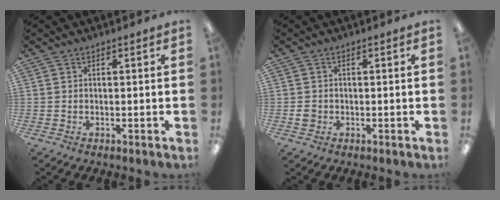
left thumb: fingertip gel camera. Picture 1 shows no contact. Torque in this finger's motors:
{"motor_torque": [-0.12, 0.24, 0.20, -0.26, -0.03]}